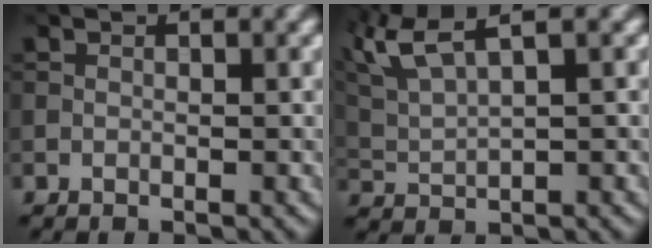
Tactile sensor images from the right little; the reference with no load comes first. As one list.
[{"total": 4.1, "force": [2.8, 0.7, 2.9], "torque": [-0.079, 0.025, 0.075]}]